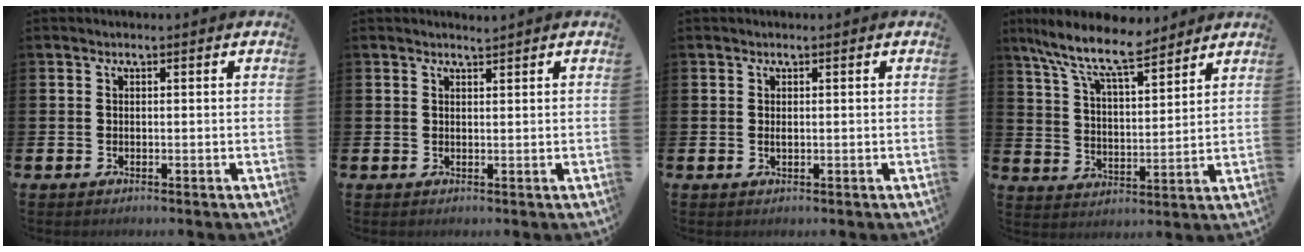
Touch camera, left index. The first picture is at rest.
{"total": 1.4, "force": [1.4, -0.1, 0.0], "torque": [0.001, -0.006, 0.025]}
{"total": 0.5, "force": [0.2, 0.1, 0.5], "torque": [-0.007, -0.001, 0.003]}
{"total": 10.2, "force": [8.8, 2.0, 4.6], "torque": [-0.116, -0.044, 0.155]}